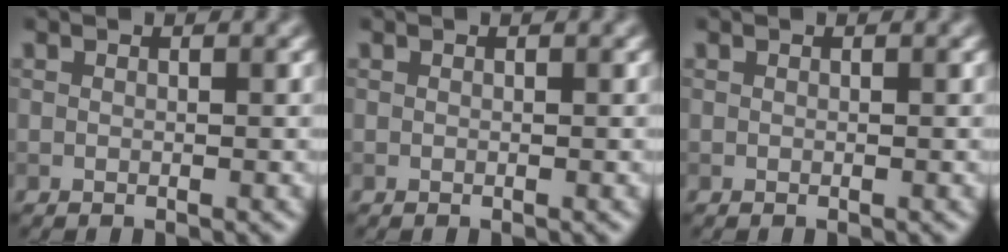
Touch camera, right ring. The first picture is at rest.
{"total": 0.0}
{"total": 0.0}